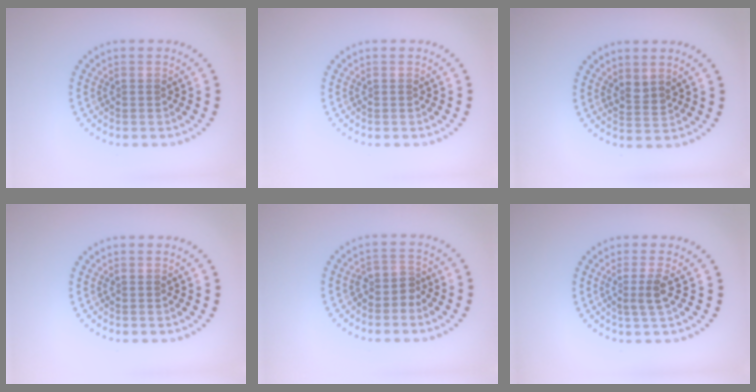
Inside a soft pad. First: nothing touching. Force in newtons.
{"total": 0.0}
{"total": 1.6, "press": 1.3, "slide": 1.0}
{"total": 0.0}
{"total": 1.9, "press": 1.5, "slide": 1.2}
{"total": 1.9, "press": 1.5, "slide": 1.2}